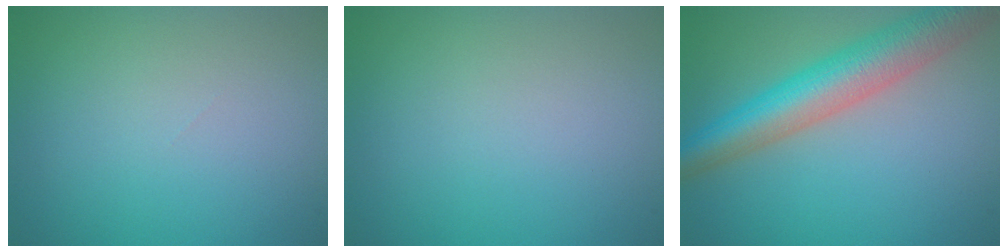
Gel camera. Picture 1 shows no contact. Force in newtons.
{"total": 0.0}
{"total": 7.7, "press": 7.7, "slide": 0.3}